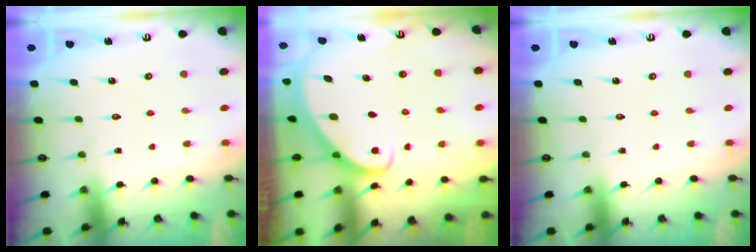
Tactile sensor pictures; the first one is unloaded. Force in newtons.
{"total": 2.7, "press": 2.7, "slide": 0.2}
{"total": 0.0}